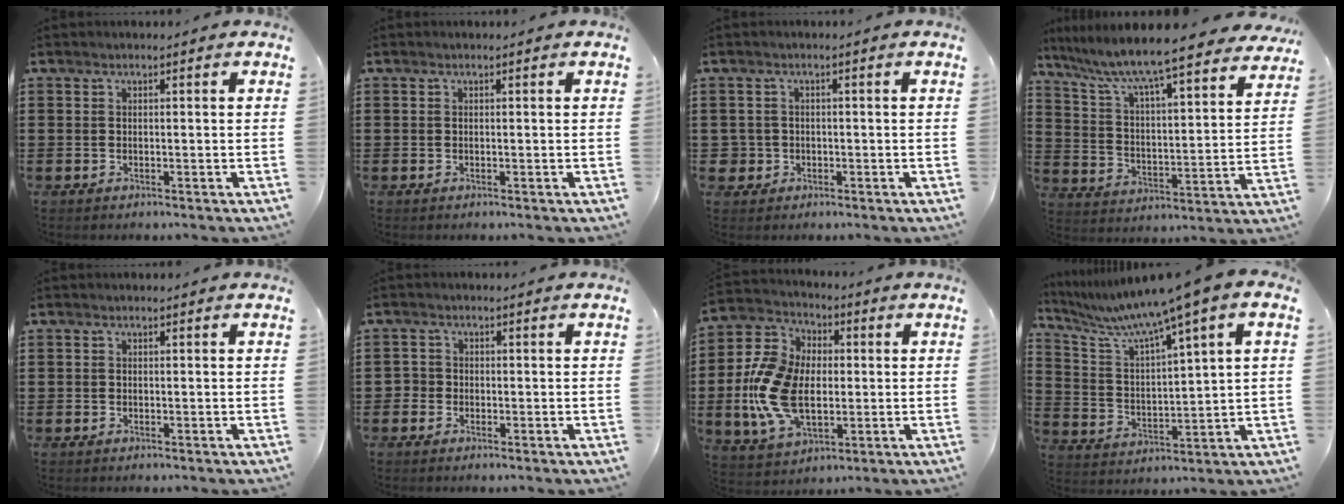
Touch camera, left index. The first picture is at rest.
{"total": 0.0}
{"total": 2.1, "force": [-0.7, 2.0, 0.2], "torque": [-0.014, 0.002, -0.019]}
{"total": 7.4, "force": [6.7, -0.4, 3.0], "torque": [-0.089, -0.054, 0.107]}
{"total": 0.0}
{"total": 1.6, "force": [-0.5, 1.5, 0.2], "torque": [-0.009, 0.003, -0.014]}
{"total": 12.6, "force": [-1.6, 8.2, 9.5], "torque": [-0.229, 0.004, -0.030]}
{"total": 7.3, "force": [5.5, -0.4, 4.7], "torque": [-0.118, -0.041, 0.082]}